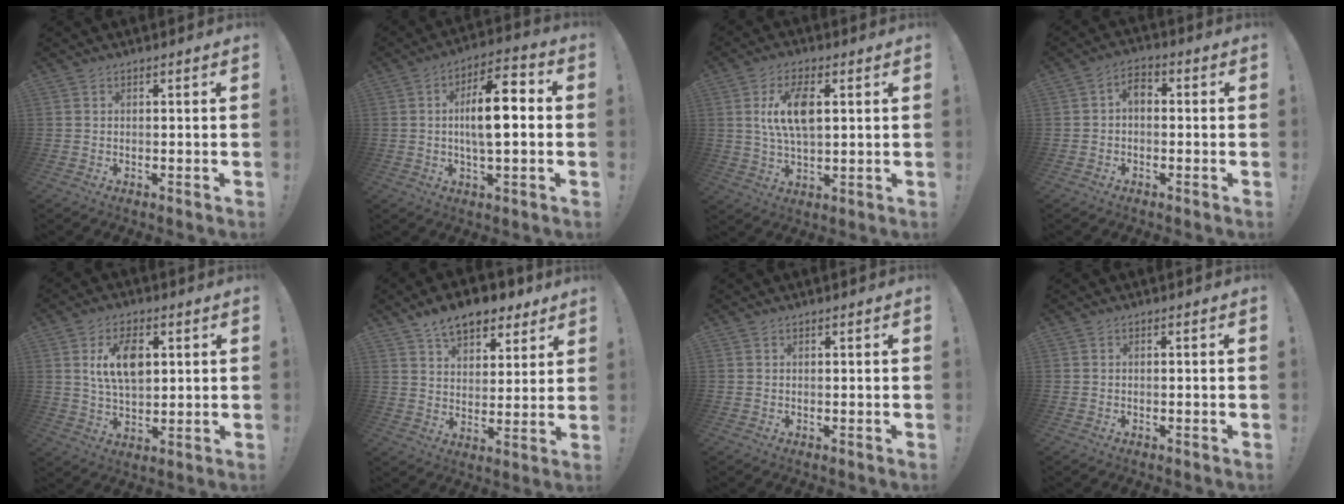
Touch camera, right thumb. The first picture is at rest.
{"total": 12.2, "force": [0.2, 4.4, 11.4], "torque": [-0.187, 0.006, -0.005]}
{"total": 10.8, "force": [2.6, 5.6, 8.9], "torque": [-0.164, 0.002, 0.043]}
{"total": 3.9, "force": [-0.6, 2.5, 3.0], "torque": [-0.059, 0.011, -0.010]}
{"total": 11.3, "force": [3.2, 6.7, 8.5], "torque": [-0.137, 0.003, 0.055]}
{"total": 10.8, "force": [7.7, 5.9, 4.8], "torque": [-0.071, -0.046, 0.142]}
{"total": 0.0}
{"total": 0.0}